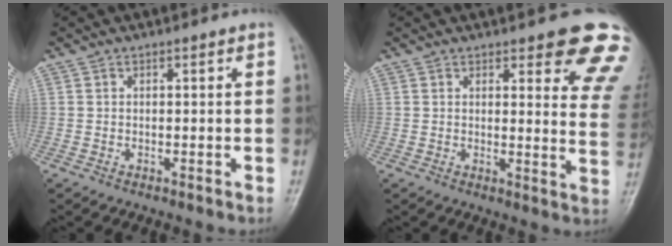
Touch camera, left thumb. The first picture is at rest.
{"total": 12.3, "force": [8.5, 3.5, 8.1], "torque": [-0.050, -0.046, 0.079]}